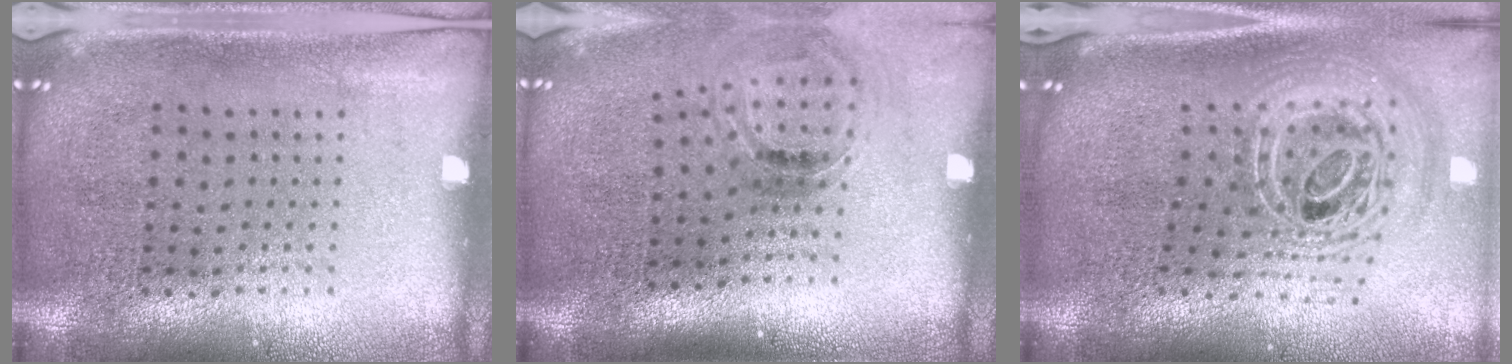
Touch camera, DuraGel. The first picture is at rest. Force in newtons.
{"total": 1.0, "press": 0.8, "slide": 0.5}
{"total": 2.8, "press": 1.9, "slide": 2.0}